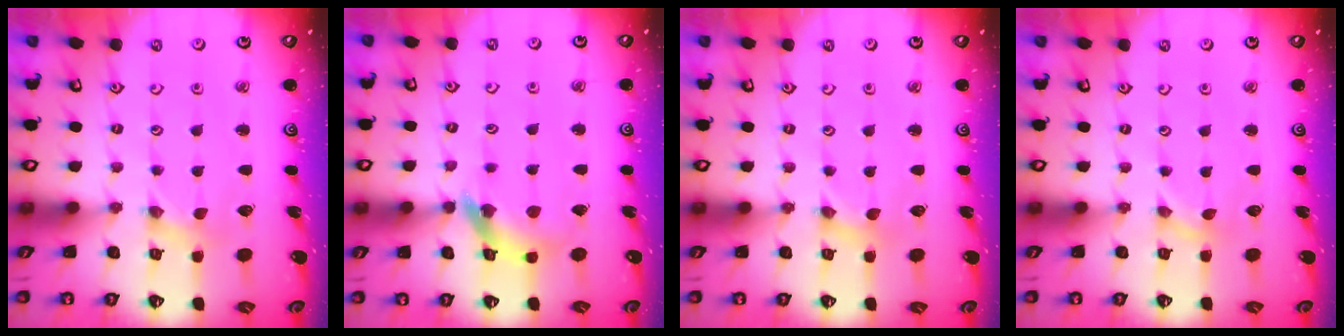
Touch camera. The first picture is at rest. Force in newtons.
{"total": 11.6, "press": 11.5, "slide": 1.3}
{"total": 0.6, "press": 0.6, "slide": 0.2}
{"total": 0.0}